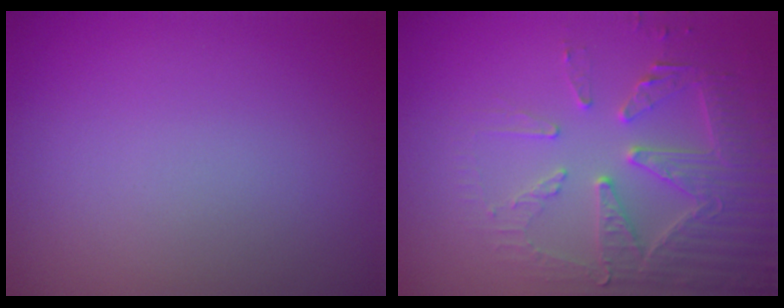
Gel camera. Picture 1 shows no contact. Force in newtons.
{"total": 4.8, "press": 4.6, "slide": 1.5}